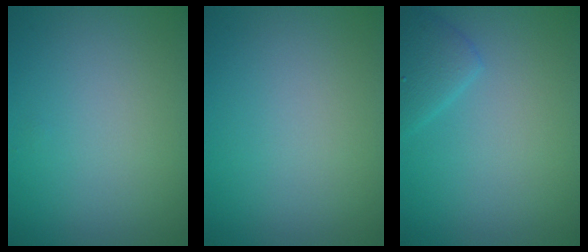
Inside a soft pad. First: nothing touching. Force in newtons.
{"total": 0.0}
{"total": 2.1, "press": 2.1, "slide": 0.2}